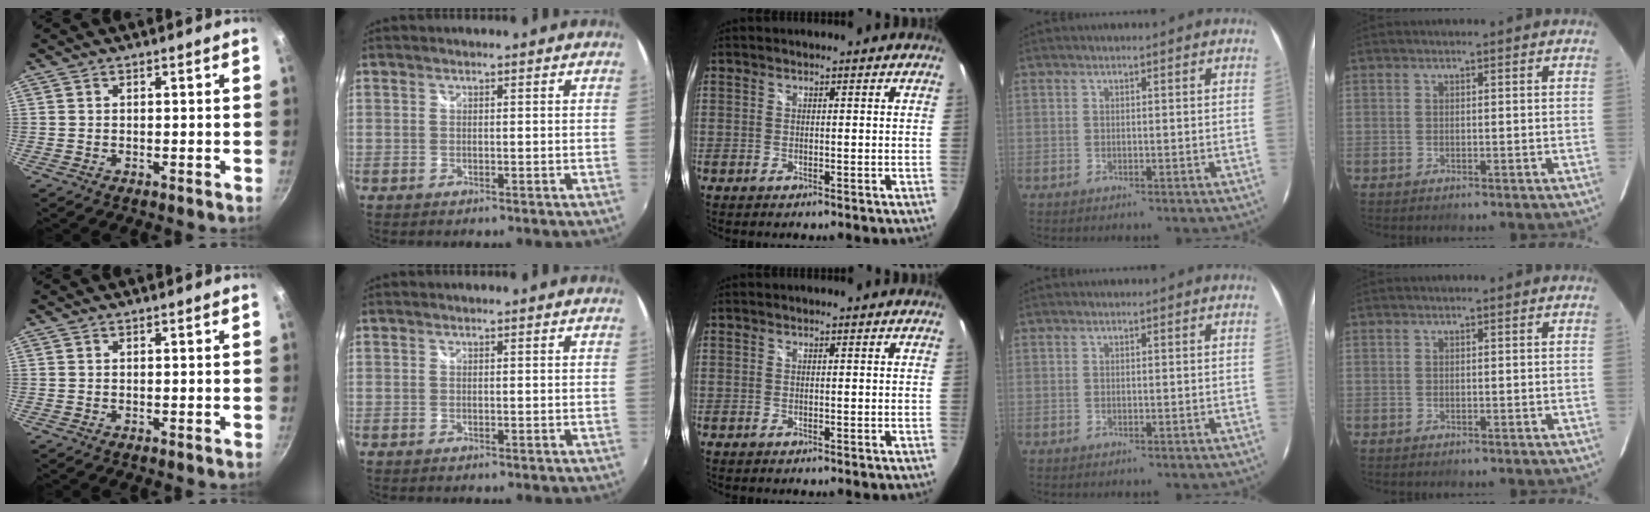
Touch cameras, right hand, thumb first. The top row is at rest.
{}